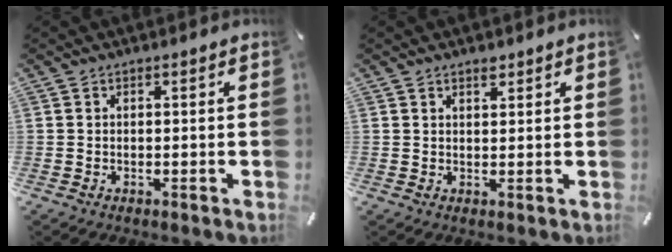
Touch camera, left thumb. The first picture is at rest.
{"total": 1.9, "force": [1.4, 1.0, 0.8], "torque": [-0.008, -0.004, 0.025]}